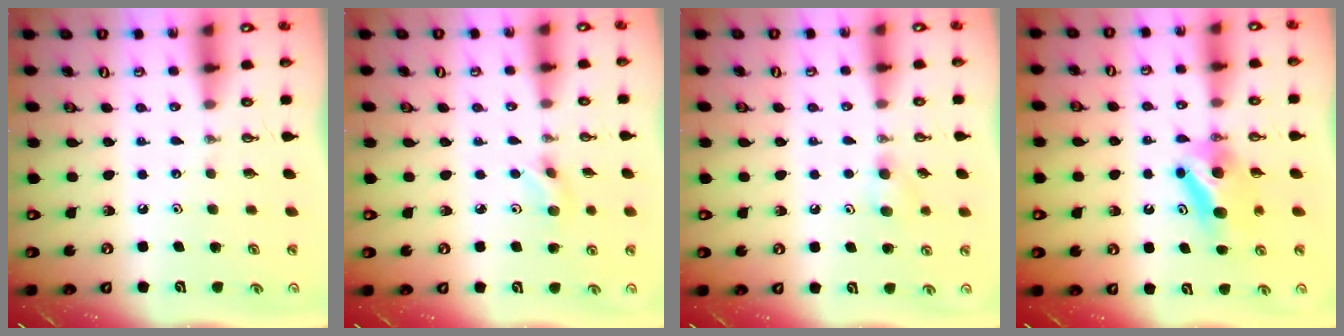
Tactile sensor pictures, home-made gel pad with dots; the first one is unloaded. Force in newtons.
{"total": 4.3, "press": 4.2, "slide": 0.8}
{"total": 5.2, "press": 5.0, "slide": 1.2}
{"total": 8.0, "press": 5.9, "slide": 5.4}